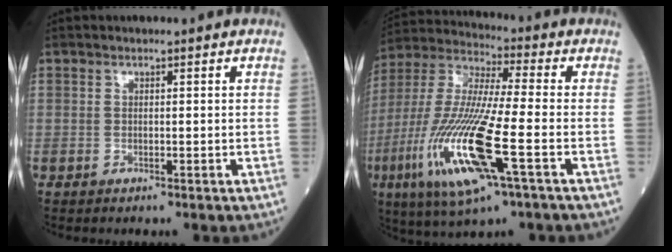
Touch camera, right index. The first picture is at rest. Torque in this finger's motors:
{"motor_torque": [1.94, -0.20, 1.06, 0.21]}